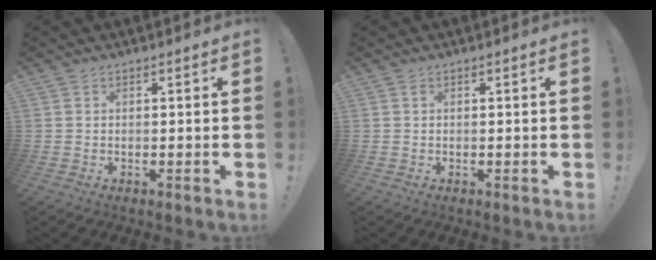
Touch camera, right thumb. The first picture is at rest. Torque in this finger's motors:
{"motor_torque": [0.06, 0.28, 0.31, -0.14, -0.02]}